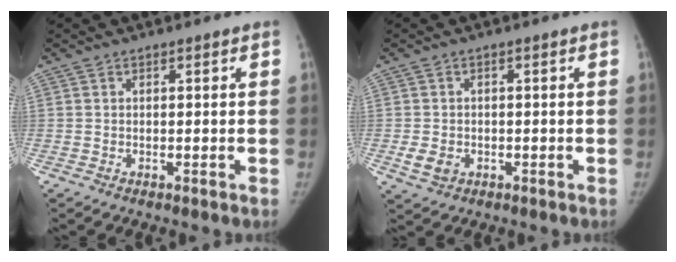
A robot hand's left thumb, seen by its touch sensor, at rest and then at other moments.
{"total": 3.6, "force": [-1.1, 2.9, 1.9], "torque": [-0.032, -0.001, -0.013]}